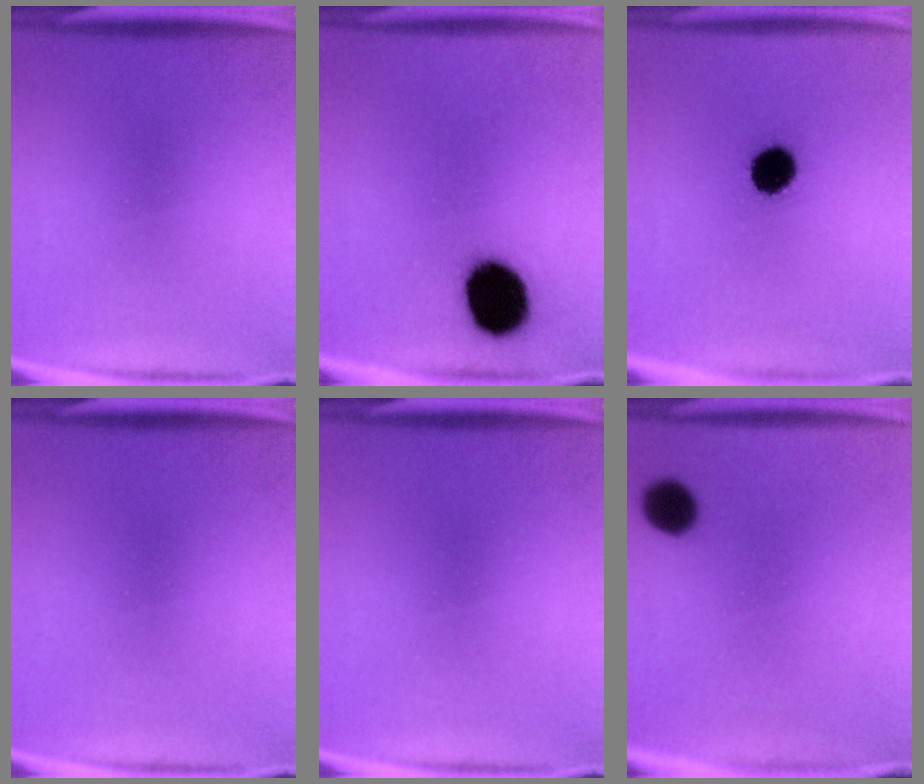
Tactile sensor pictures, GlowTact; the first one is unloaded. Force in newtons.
{"total": 14.5}
{"total": 6.7}
{"total": 0.0}
{"total": 0.0}
{"total": 6.1}